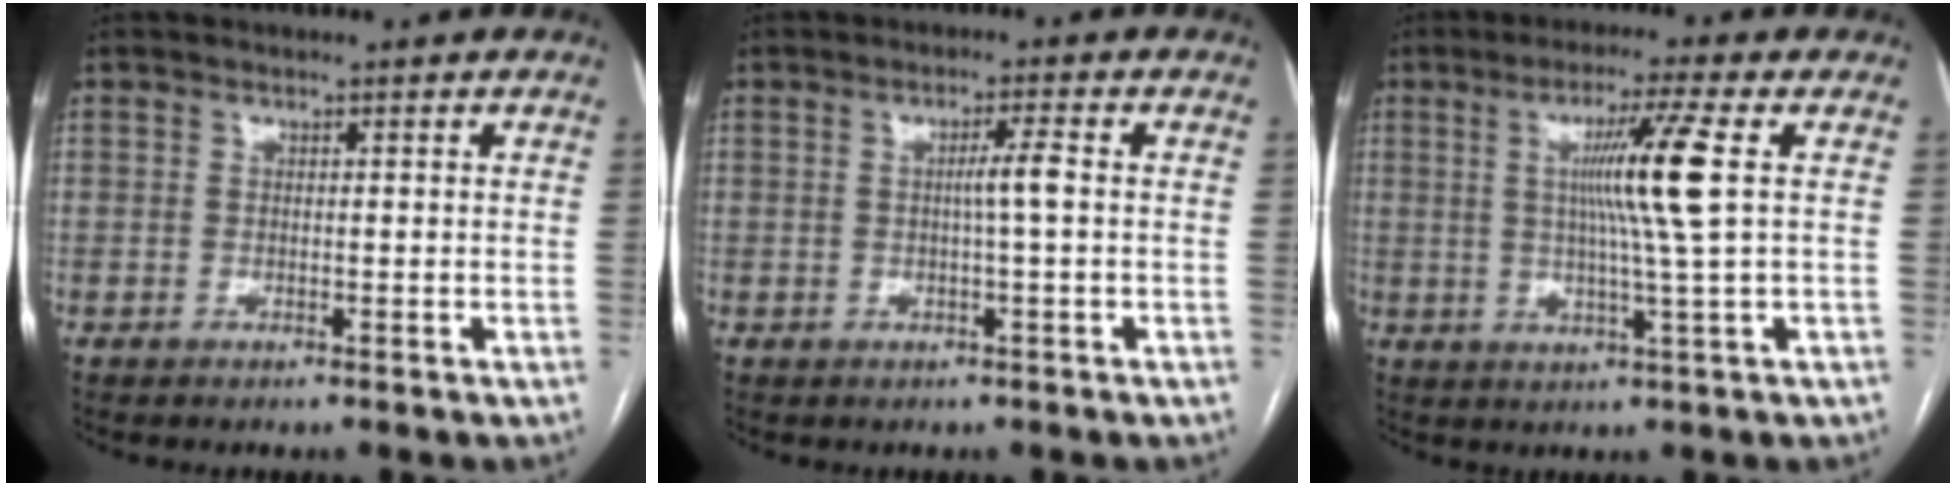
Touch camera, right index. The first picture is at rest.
{"total": 2.8, "force": [-0.1, -0.3, 2.8], "torque": [-0.047, 0.002, -0.001]}
{"total": 9.0, "force": [1.6, -1.8, 8.7], "torque": [-0.155, 0.000, 0.035]}